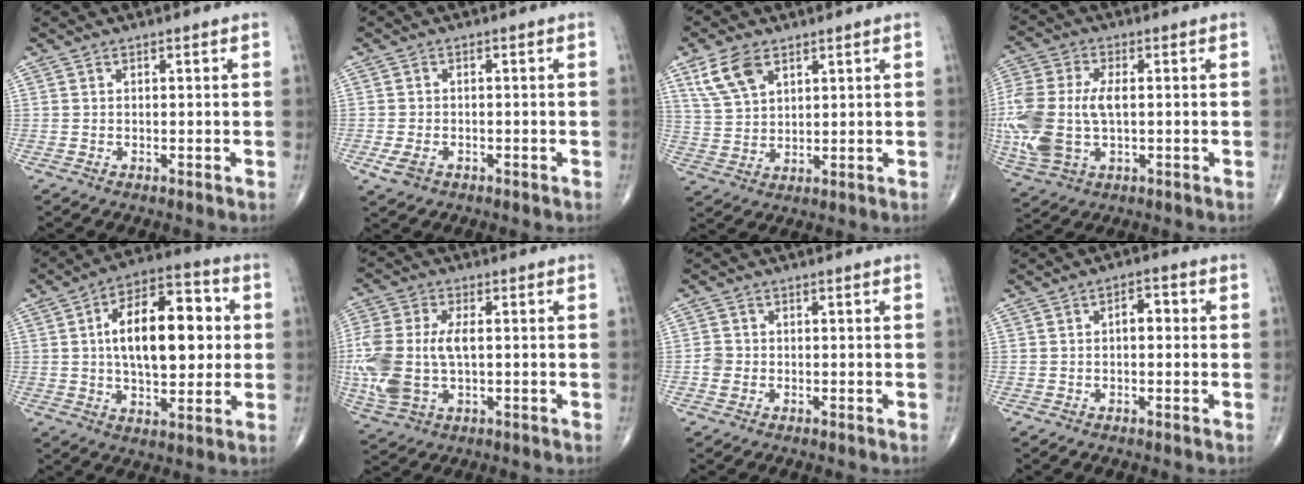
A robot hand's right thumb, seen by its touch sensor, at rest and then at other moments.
{"total": 3.2, "force": [-1.4, 2.1, 1.9], "torque": [-0.038, 0.002, -0.021]}
{"total": 7.9, "force": [4.4, 4.4, 4.9], "torque": [-0.087, -0.012, 0.093]}
{"total": 17.6, "force": [-0.9, 10.4, 14.2], "torque": [-0.365, -0.003, -0.009]}
{"total": 19.3, "force": [2.4, 9.6, 16.6], "torque": [-0.235, 0.017, 0.033]}
{"total": 15.8, "force": [-0.6, 9.1, 12.8], "torque": [-0.323, -0.001, -0.004]}
{"total": 2.9, "force": [-0.6, 2.4, 1.6], "torque": [-0.031, 0.007, -0.011]}
{"total": 3.6, "force": [0.2, 2.1, 3.0], "torque": [-0.035, 0.014, -0.002]}